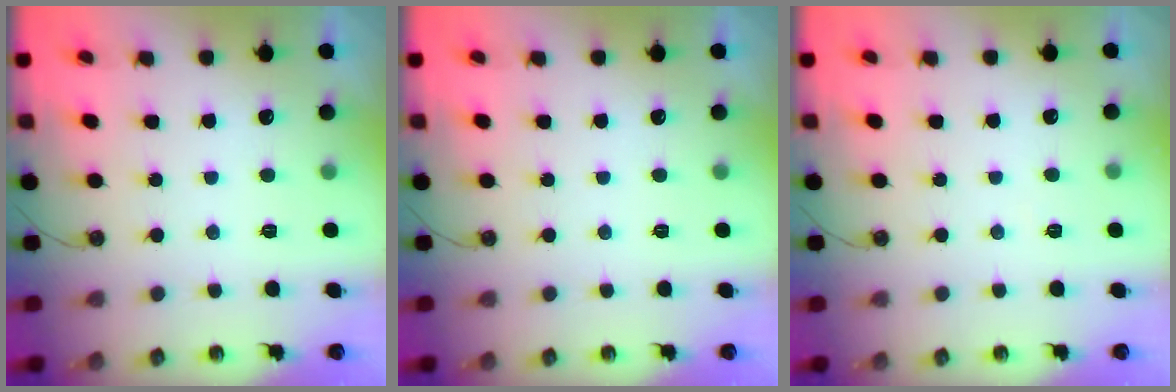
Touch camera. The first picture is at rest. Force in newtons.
{"total": 0.0}
{"total": 2.6, "press": 2.5, "slide": 0.5}